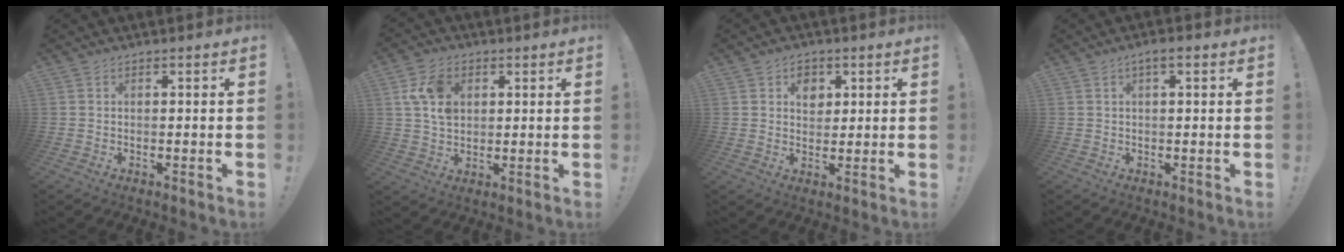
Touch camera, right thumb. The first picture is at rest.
{"total": 10.5, "force": [3.3, 7.5, 6.5], "torque": [-0.112, 0.004, 0.062]}
{"total": 5.4, "force": [2.2, 4.5, 2.1], "torque": [-0.016, -0.011, 0.037]}
{"total": 2.9, "force": [0.9, 0.9, 2.7], "torque": [-0.036, 0.000, 0.011]}